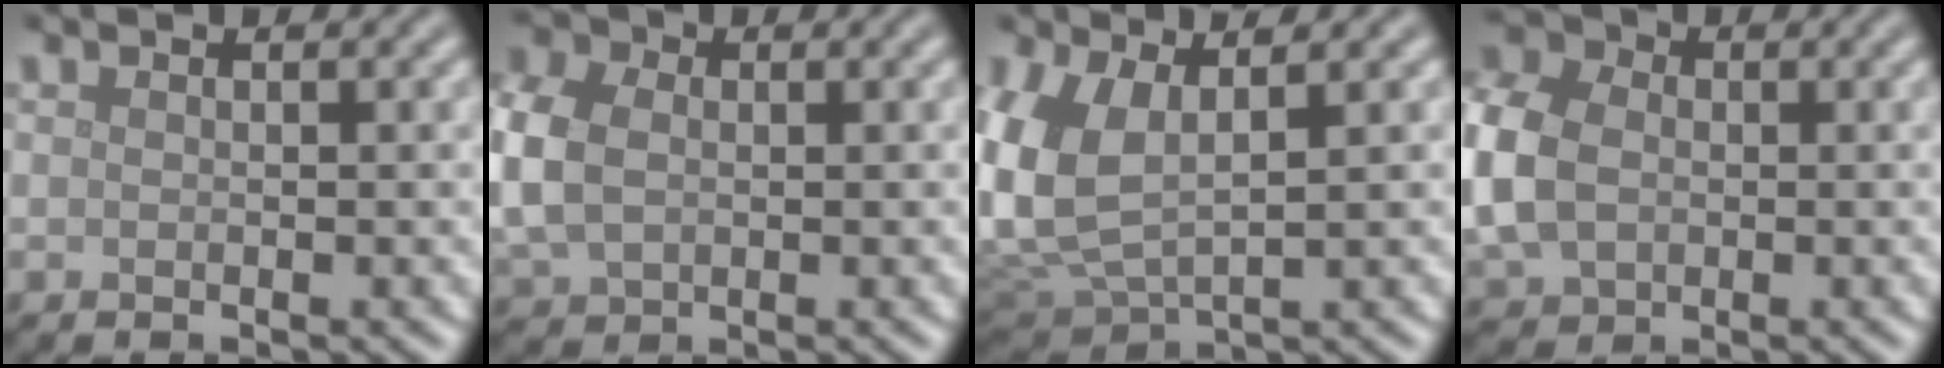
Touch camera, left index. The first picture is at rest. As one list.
[{"total": 6.2, "force": [0.4, 4.8, 4.0], "torque": [-0.136, 0.006, 0.014]}, {"total": 7.4, "force": [1.8, 4.0, 6.0], "torque": [-0.160, -0.004, 0.037]}, {"total": 8.3, "force": [-0.2, 6.4, 5.3], "torque": [-0.150, 0.003, -0.007]}]